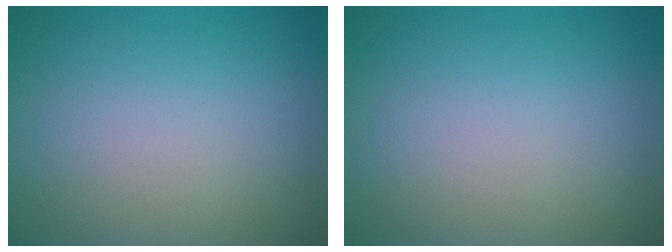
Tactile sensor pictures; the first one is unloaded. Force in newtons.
{"total": 0.0}